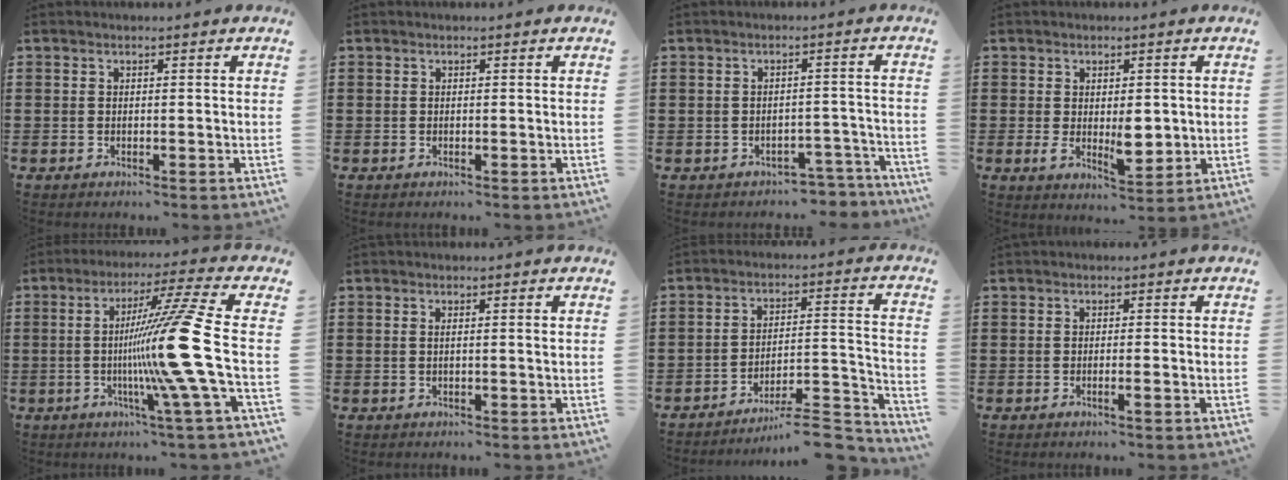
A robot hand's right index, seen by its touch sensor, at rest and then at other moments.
{"total": 0.0}
{"total": 2.5, "force": [-2.3, 0.7, 0.1], "torque": [-0.010, 0.003, -0.050]}
{"total": 5.4, "force": [0.0, 3.0, 4.5], "torque": [-0.069, 0.001, 0.000]}
{"total": 15.6, "force": [-1.5, -1.6, 15.5], "torque": [-0.284, -0.026, -0.047]}
{"total": 0.9, "force": [0.1, -0.1, 0.9], "torque": [-0.016, -0.002, 0.002]}
{"total": 8.0, "force": [-7.1, 1.0, 3.6], "torque": [-0.050, 0.011, -0.132]}
{"total": 1.2, "force": [-0.5, 0.0, 1.0], "torque": [-0.016, -0.003, -0.010]}